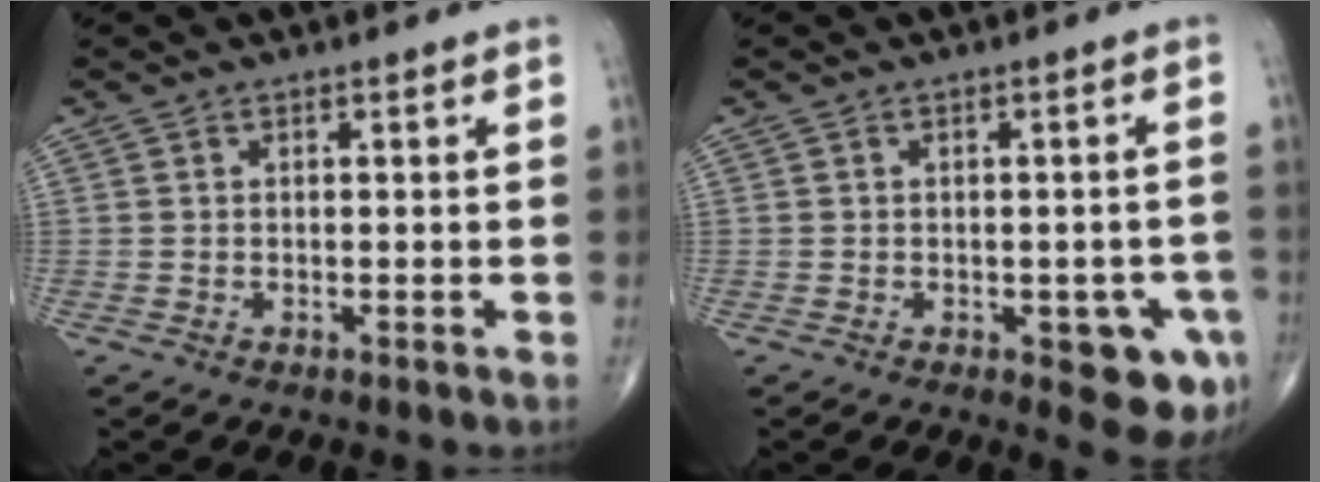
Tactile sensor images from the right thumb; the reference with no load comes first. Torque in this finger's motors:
{"motor_torque": [1.15, 0.92, 0.04, -0.14, 0.13]}